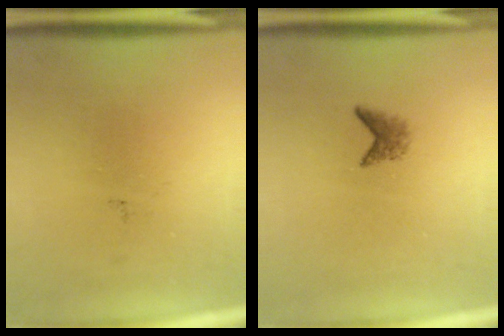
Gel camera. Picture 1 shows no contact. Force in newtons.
{"total": 1.4}